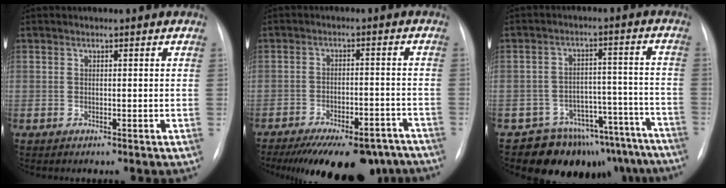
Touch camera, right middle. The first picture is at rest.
{"total": 19.2, "force": [-15.7, 6.9, 8.7], "torque": [-0.124, -0.005, -0.208]}
{"total": 16.4, "force": [-14.5, 7.6, 1.9], "torque": [0.005, 0.061, -0.180]}